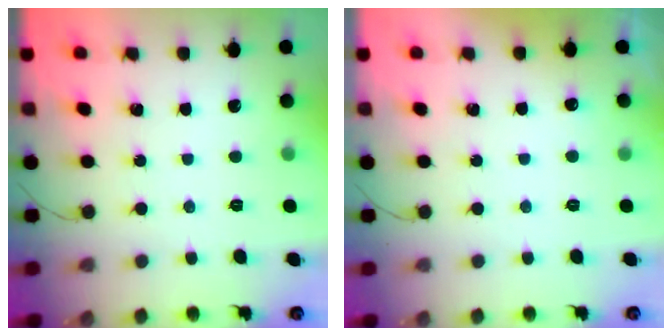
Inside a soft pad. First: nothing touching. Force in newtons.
{"total": 11.1, "press": 2.1, "slide": 10.9}